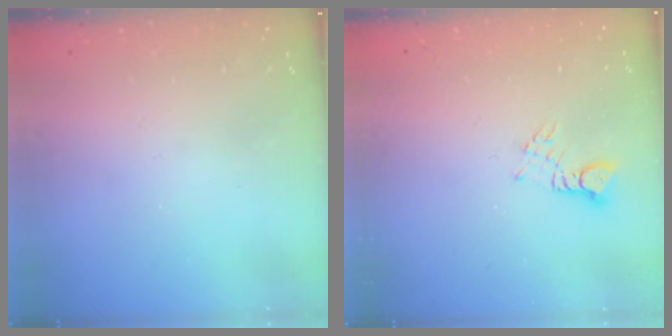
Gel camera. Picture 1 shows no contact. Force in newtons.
{"total": 2.9, "press": 2.9, "slide": 0.1}